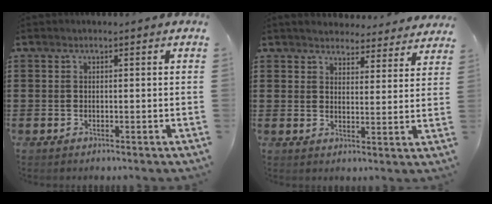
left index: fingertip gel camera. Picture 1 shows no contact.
{"total": 3.7, "force": [3.7, 0.2, 0.0], "torque": [-0.009, -0.025, 0.064]}